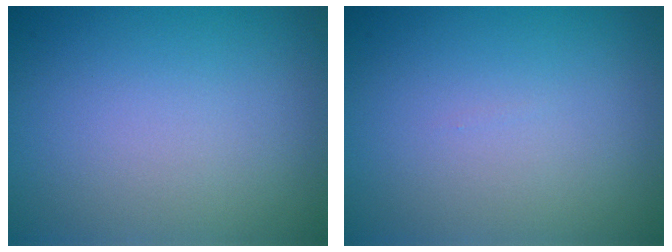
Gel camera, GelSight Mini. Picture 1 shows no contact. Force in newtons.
{"total": 0.0}